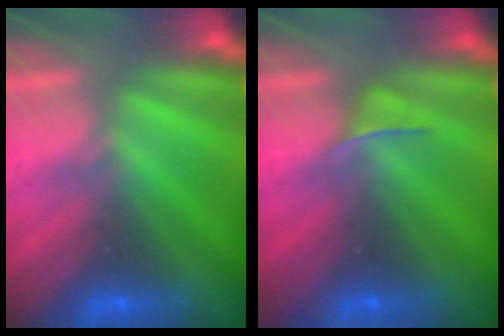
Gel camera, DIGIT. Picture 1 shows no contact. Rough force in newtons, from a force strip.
{"total": 2.6}